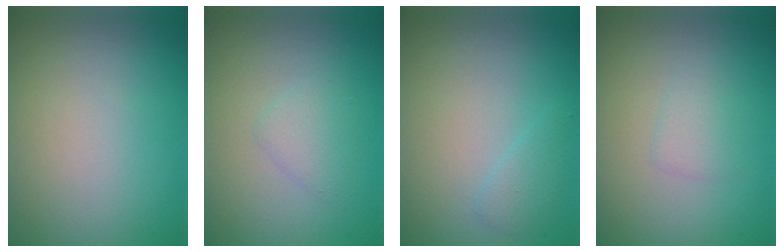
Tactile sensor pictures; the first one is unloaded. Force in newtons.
{"total": 1.5, "press": 1.5, "slide": 0.1}
{"total": 1.3, "press": 1.3, "slide": 0.0}
{"total": 1.2, "press": 1.2, "slide": 0.1}